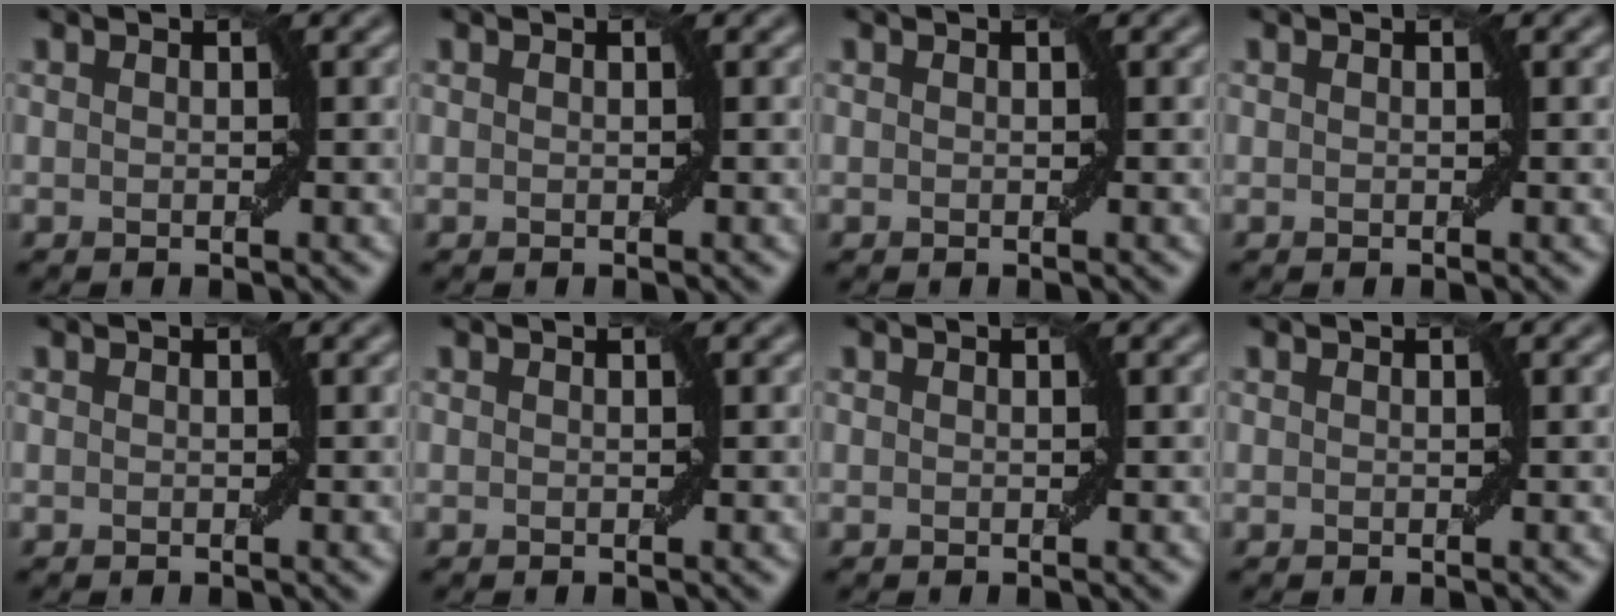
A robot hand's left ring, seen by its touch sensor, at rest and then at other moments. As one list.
[{"total": 0.0}, {"total": 0.0}, {"total": 0.0}, {"total": 0.0}, {"total": 0.0}, {"total": 0.0}, {"total": 0.0}]